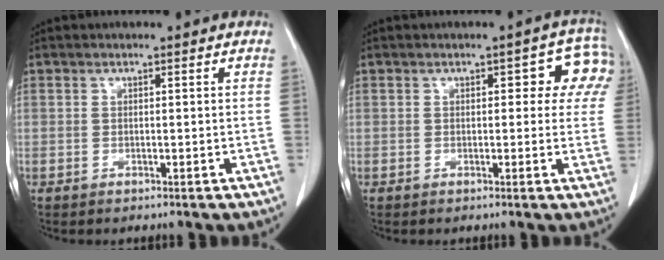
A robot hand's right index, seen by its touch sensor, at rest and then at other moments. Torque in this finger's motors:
{"motor_torque": [0.25, 0.25, 0.09, 0.01]}